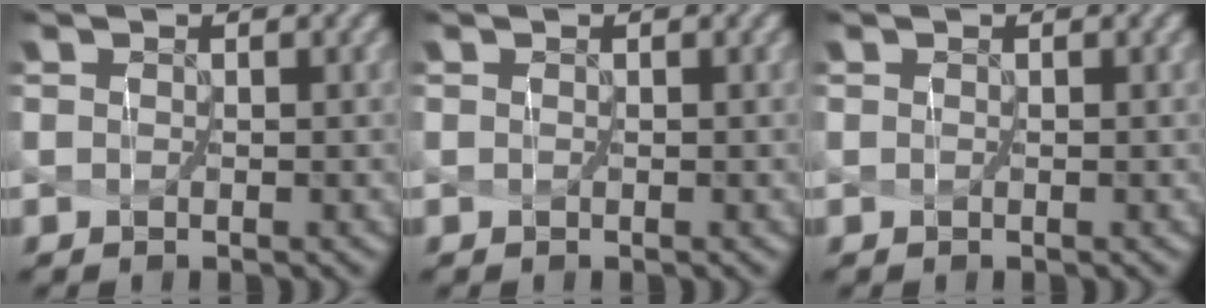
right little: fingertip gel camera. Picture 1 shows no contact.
{"total": 0.0}
{"total": 0.0}